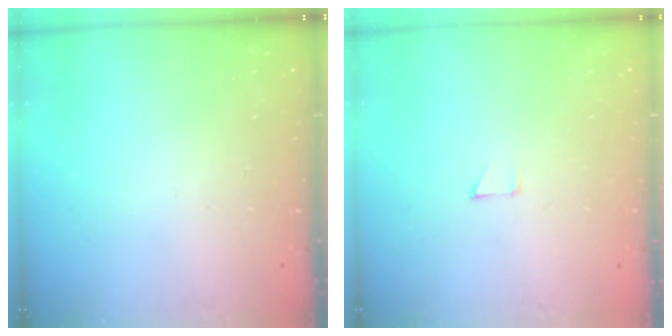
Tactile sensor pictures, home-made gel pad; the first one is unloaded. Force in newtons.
{"total": 2.7, "press": 2.7, "slide": 0.2}